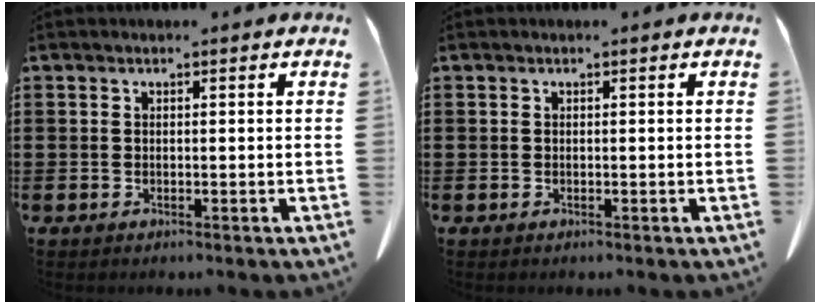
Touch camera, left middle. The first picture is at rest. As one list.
[{"total": 0.0}]